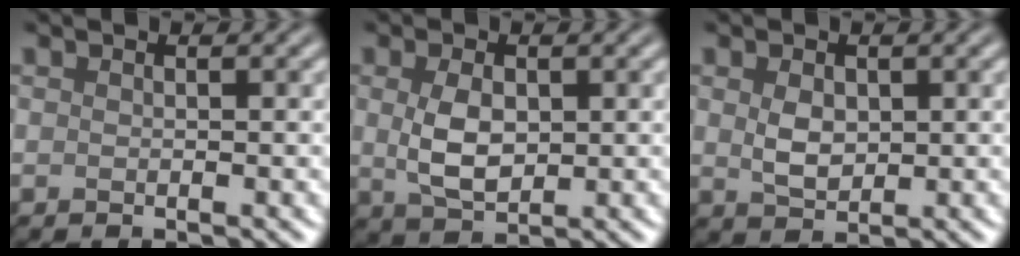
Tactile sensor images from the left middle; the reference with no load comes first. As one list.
[{"total": 4.0, "force": [0.3, 2.4, 3.2], "torque": [-0.073, -0.001, 0.011]}, {"total": 2.5, "force": [0.4, 1.7, 1.8], "torque": [-0.039, -0.002, 0.013]}]